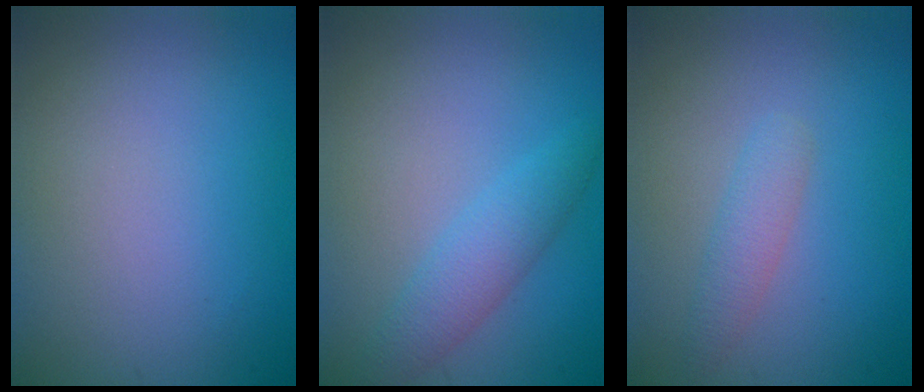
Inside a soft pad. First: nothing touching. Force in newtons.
{"total": 2.9, "press": 2.9, "slide": 0.1}
{"total": 1.9, "press": 1.9, "slide": 0.1}